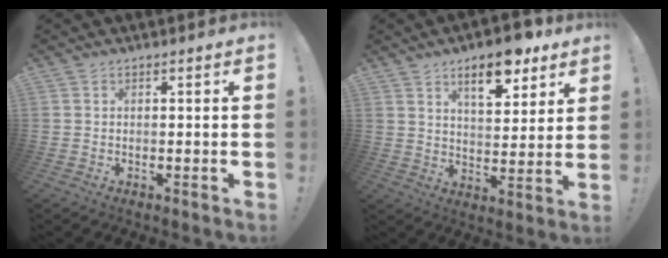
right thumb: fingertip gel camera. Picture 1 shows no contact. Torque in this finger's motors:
{"motor_torque": [0.82, 2.56, 1.13, 0.58, 0.29]}